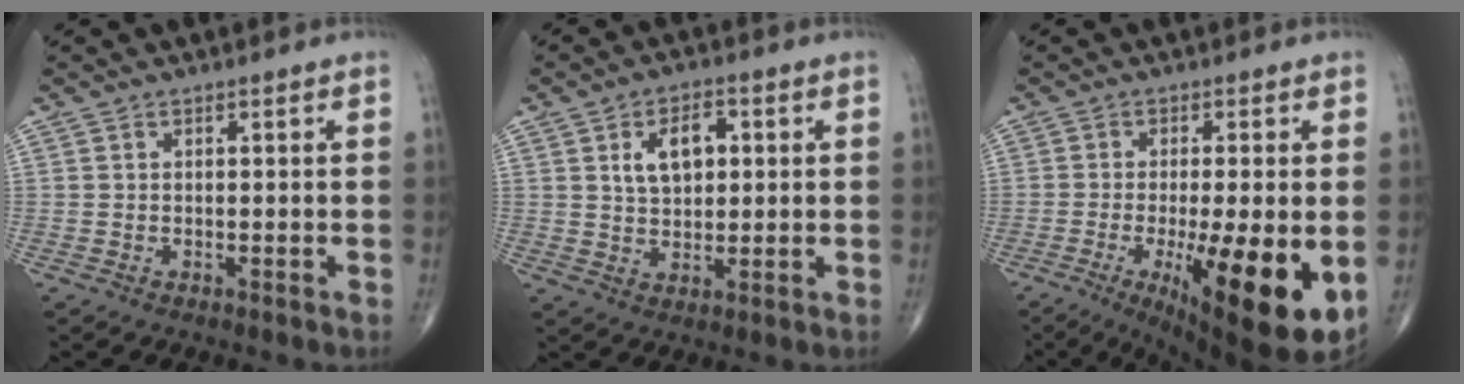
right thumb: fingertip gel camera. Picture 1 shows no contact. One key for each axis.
{"total": 7.7, "fx": 2.0, "fy": 4.6, "fz": 5.8, "tx": -0.080, "ty": 0.000, "tz": 0.034}
{"total": 17.2, "fx": -4.5, "fy": 3.9, "fz": 16.1, "tx": -0.216, "ty": -0.024, "tz": -0.051}